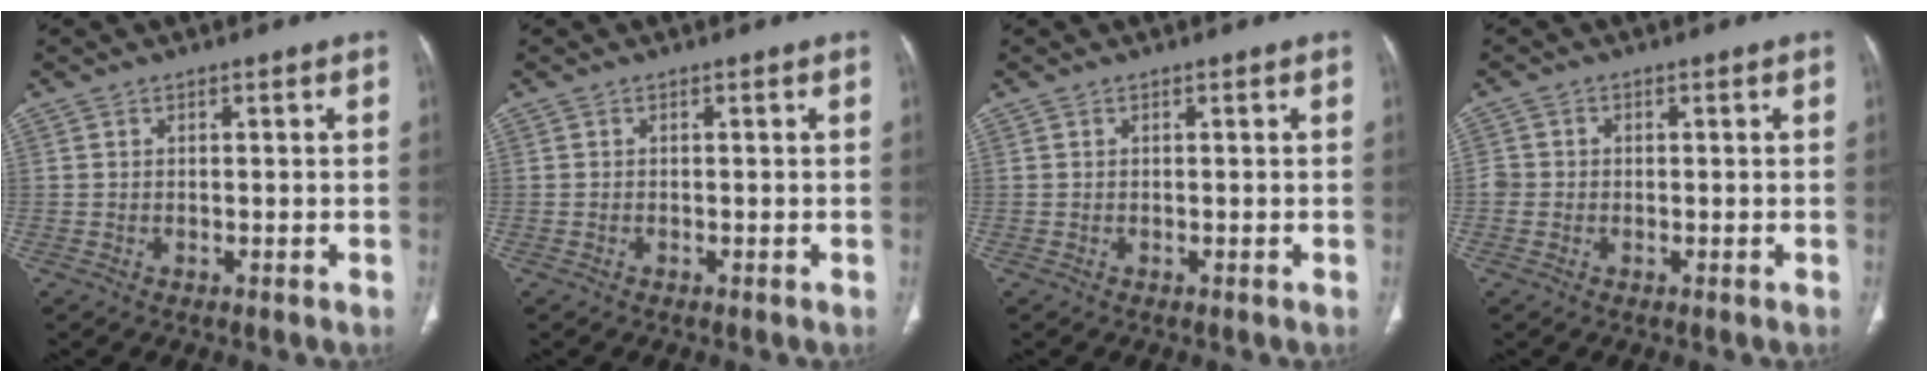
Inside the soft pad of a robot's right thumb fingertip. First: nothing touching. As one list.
[{"total": 0.0}, {"total": 0.0}, {"total": 2.3, "force": [-0.4, 2.2, 0.6], "torque": [0.000, 0.009, -0.009]}]